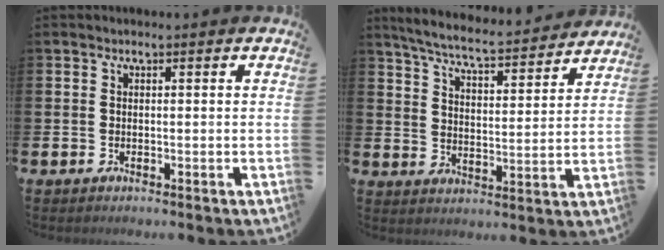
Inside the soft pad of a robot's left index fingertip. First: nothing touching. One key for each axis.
{"total": 6.5, "fx": 6.2, "fy": 0.4, "fz": 1.9, "tx": -0.069, "ty": -0.044, "tz": 0.106}